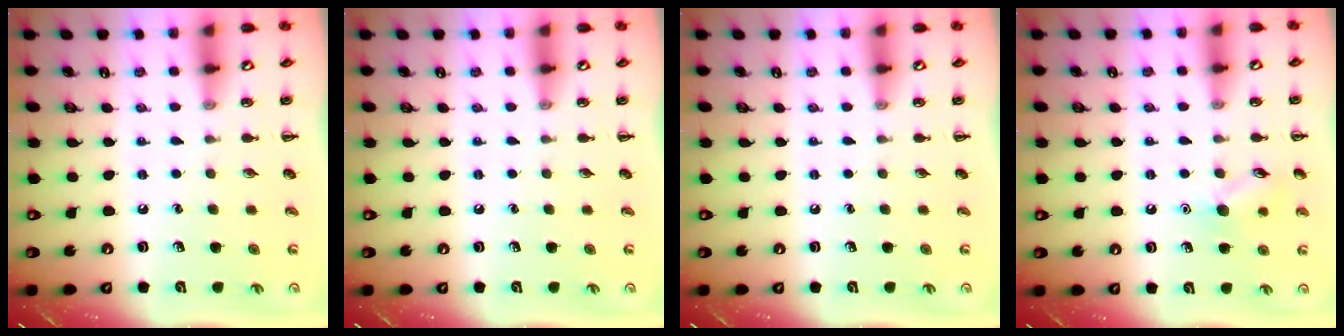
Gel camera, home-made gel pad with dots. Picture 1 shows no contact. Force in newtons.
{"total": 0.0}
{"total": 0.0}
{"total": 8.2, "press": 8.1, "slide": 1.2}